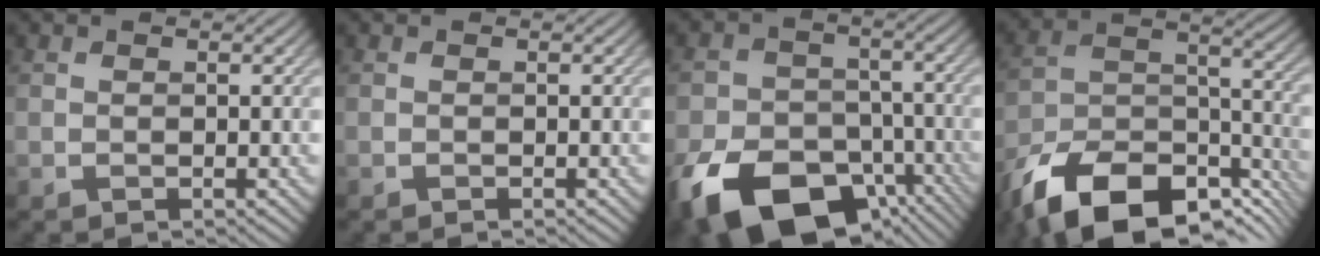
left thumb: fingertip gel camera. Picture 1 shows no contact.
{"total": 0.0}
{"total": 15.9, "force": [-8.7, 10.2, 8.6], "torque": [-0.178, -0.049, -0.144]}
{"total": 16.3, "force": [-11.7, 7.3, 8.8], "torque": [-0.185, -0.022, -0.199]}